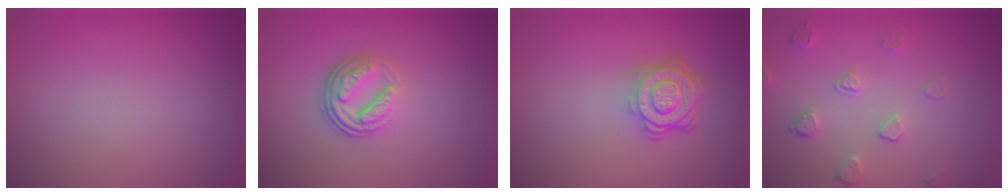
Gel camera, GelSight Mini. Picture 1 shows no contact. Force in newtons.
{"total": 3.7, "press": 2.6, "slide": 2.6}
{"total": 4.1, "press": 3.1, "slide": 2.6}
{"total": 2.0, "press": 1.3, "slide": 1.5}